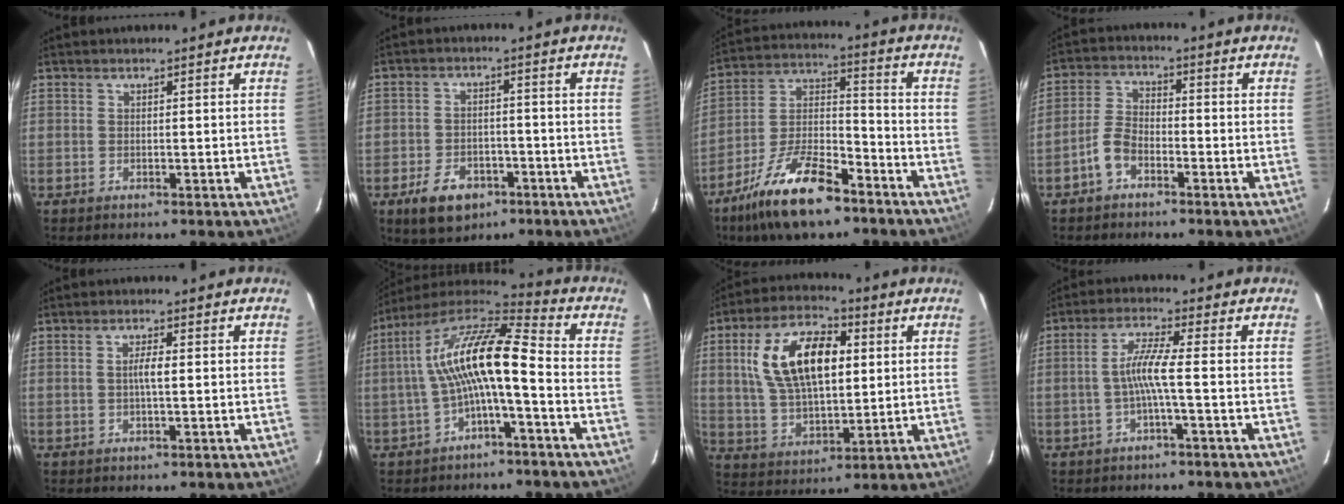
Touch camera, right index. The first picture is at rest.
{"total": 8.9, "force": [-4.9, 6.0, 4.4], "torque": [-0.107, 0.007, -0.067]}
{"total": 17.0, "force": [-11.4, 6.1, 11.1], "torque": [-0.224, -0.003, -0.206]}
{"total": 4.8, "force": [-3.0, 2.5, 2.8], "torque": [-0.067, 0.015, -0.061]}
{"total": 2.2, "force": [0.0, 0.3, 2.2], "torque": [-0.043, 0.003, -0.002]}
{"total": 14.1, "force": [-1.9, 3.0, 13.6], "torque": [-0.263, 0.019, -0.040]}
{"total": 16.8, "force": [3.9, 8.8, 13.8], "torque": [-0.259, 0.024, 0.076]}
{"total": 5.0, "force": [-1.4, -0.4, 4.8], "torque": [-0.106, 0.008, -0.026]}